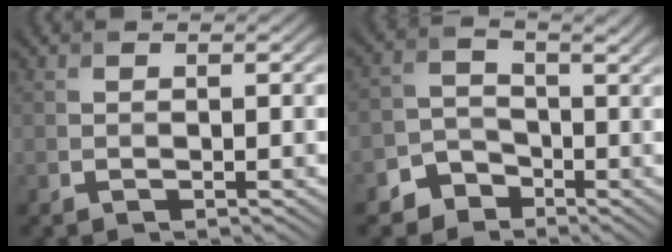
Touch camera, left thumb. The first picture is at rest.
{"total": 4.1, "force": [-2.5, 3.0, 1.2], "torque": [-0.022, 0.003, -0.057]}